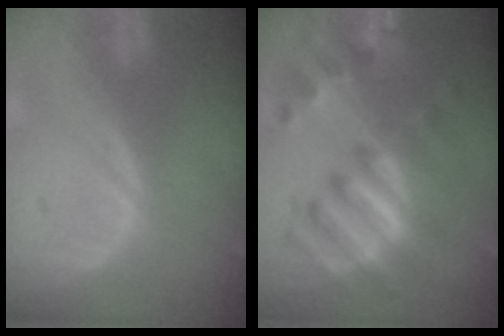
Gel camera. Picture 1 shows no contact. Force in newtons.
{"total": 9.3, "press": 9.3, "slide": 0.6}